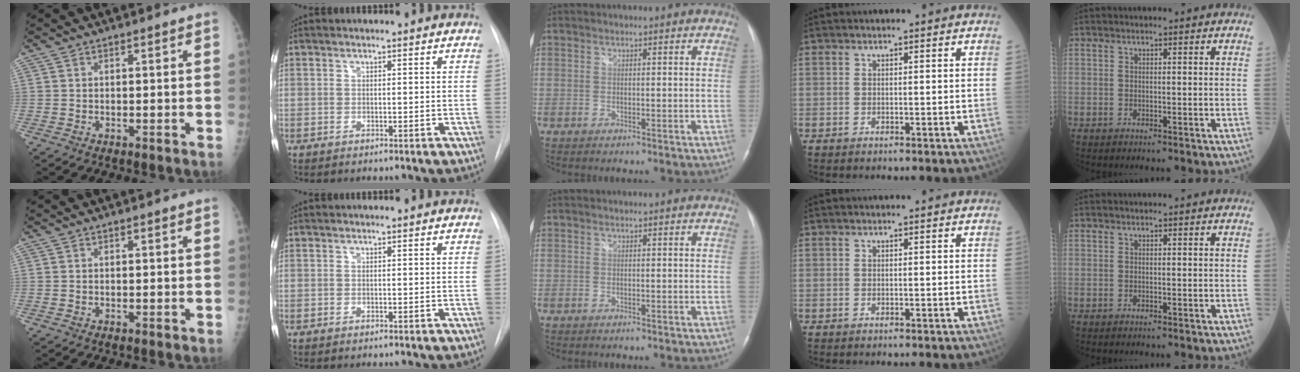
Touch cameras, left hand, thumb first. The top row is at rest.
{}